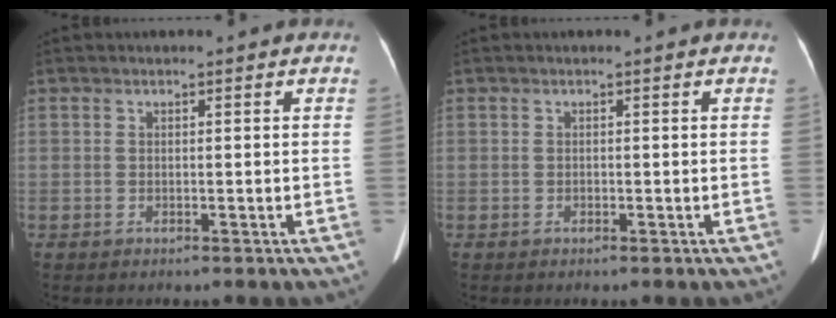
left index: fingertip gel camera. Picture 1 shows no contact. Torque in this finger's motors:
{"motor_torque": [0.00, -0.01, 0.00, -0.01]}